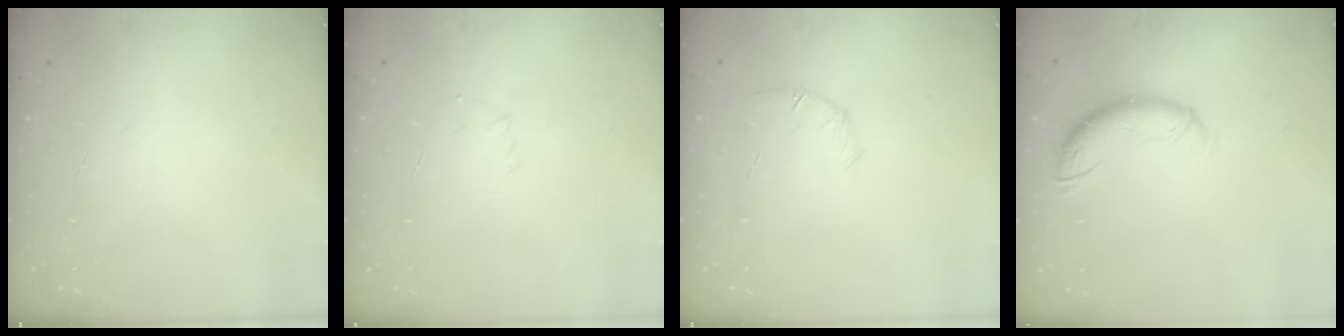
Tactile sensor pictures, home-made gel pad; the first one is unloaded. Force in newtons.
{"total": 2.9, "press": 2.8, "slide": 0.8}
{"total": 6.3, "press": 6.1, "slide": 1.5}
{"total": 10.7, "press": 10.6, "slide": 1.5}